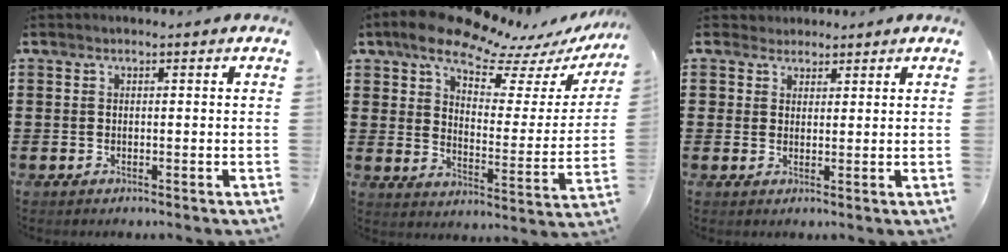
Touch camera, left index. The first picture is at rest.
{"total": 10.0, "force": [8.8, 2.7, 4.0], "torque": [-0.090, -0.060, 0.150]}
{"total": 2.7, "force": [2.0, 1.7, -0.3], "torque": [0.002, 0.007, 0.038]}